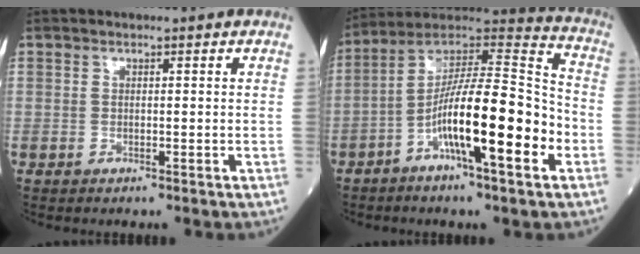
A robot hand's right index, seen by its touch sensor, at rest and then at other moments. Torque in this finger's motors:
{"motor_torque": [2.14, 0.00, 1.05, 0.21]}